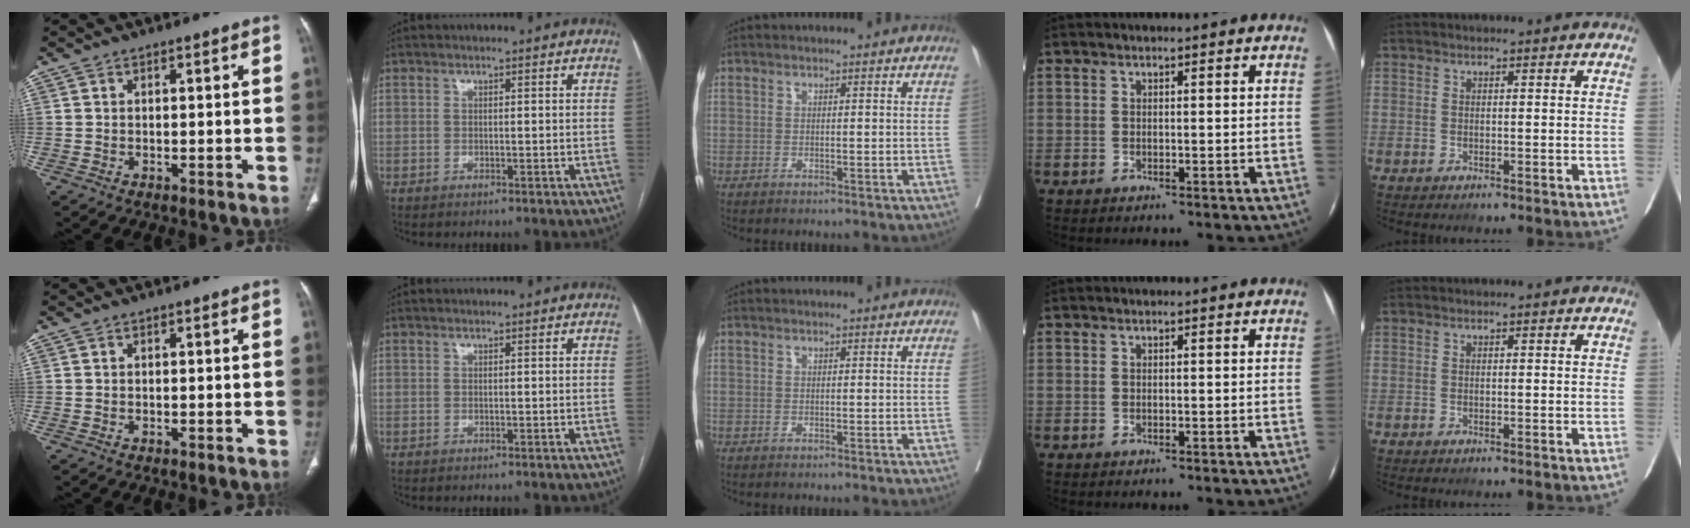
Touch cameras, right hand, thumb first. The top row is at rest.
{}